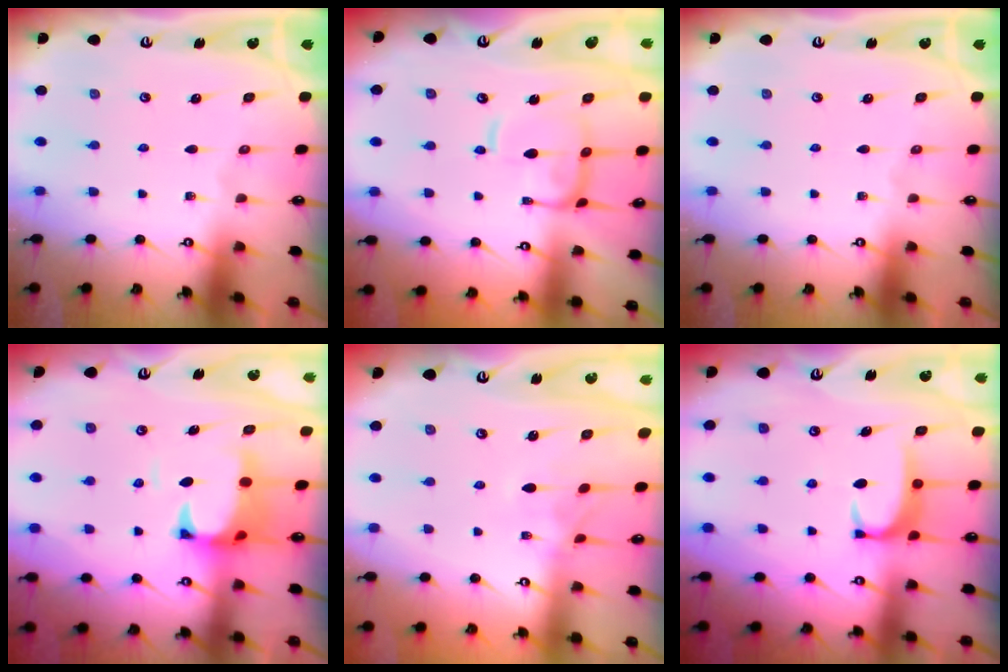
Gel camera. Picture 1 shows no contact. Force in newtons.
{"total": 7.5, "press": 7.4, "slide": 1.0}
{"total": 0.0}
{"total": 2.6, "press": 2.4, "slide": 1.1}
{"total": 2.3, "press": 2.2, "slide": 0.8}
{"total": 2.7, "press": 2.7, "slide": 0.4}